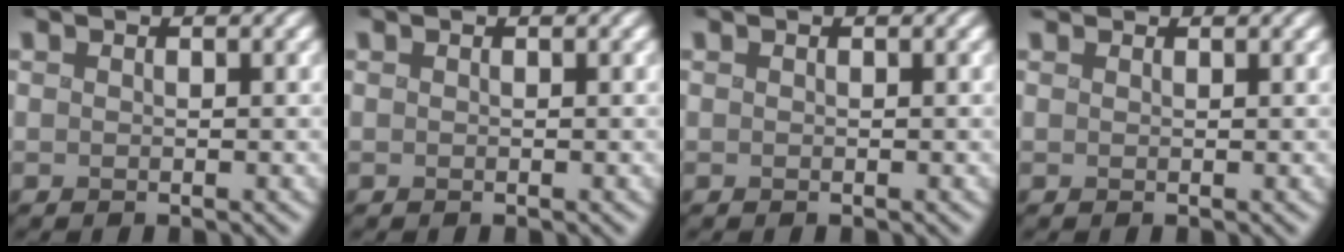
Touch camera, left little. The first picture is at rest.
{"total": 0.0}
{"total": 0.0}
{"total": 0.9, "force": [0.8, 0.2, 0.0], "torque": [-0.005, -0.001, 0.014]}